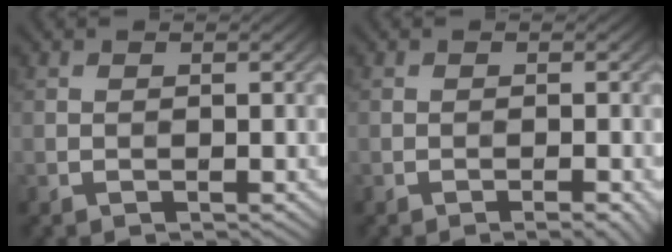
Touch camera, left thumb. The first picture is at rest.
{"total": 1.8, "force": [-1.0, 0.2, 1.4], "torque": [-0.019, 0.003, -0.015]}